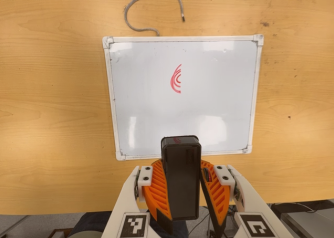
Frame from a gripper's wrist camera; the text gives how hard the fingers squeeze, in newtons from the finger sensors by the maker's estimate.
{"total": 10.8, "left": 11.1, "right": 10.6}